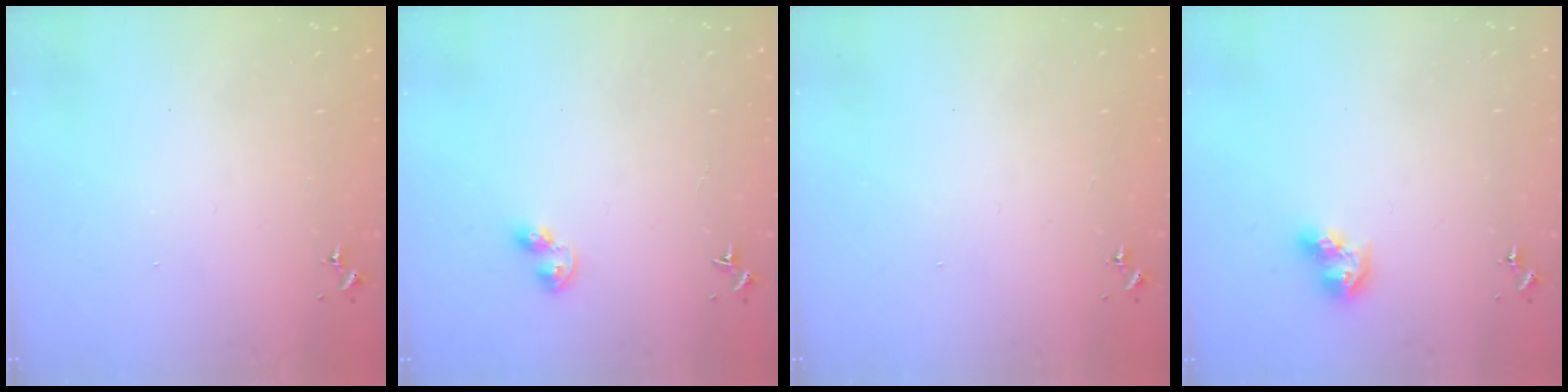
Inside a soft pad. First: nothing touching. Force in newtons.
{"total": 5.0, "press": 5.0, "slide": 0.5}
{"total": 0.0}
{"total": 9.1, "press": 9.0, "slide": 0.8}